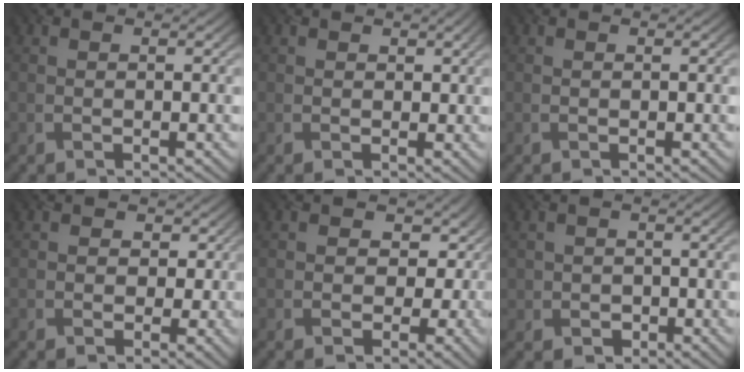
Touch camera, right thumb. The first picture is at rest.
{"total": 0.7, "force": [0.4, 0.4, -0.3], "torque": [0.004, -0.003, 0.010]}
{"total": 0.0}
{"total": 2.1, "force": [-0.2, 2.0, -0.6], "torque": [0.007, 0.001, -0.006]}
{"total": 5.7, "force": [-0.5, 5.4, 2.0], "torque": [-0.018, 0.007, -0.020]}
{"total": 2.3, "force": [-0.6, 2.1, -0.6], "torque": [0.011, -0.009, -0.008]}